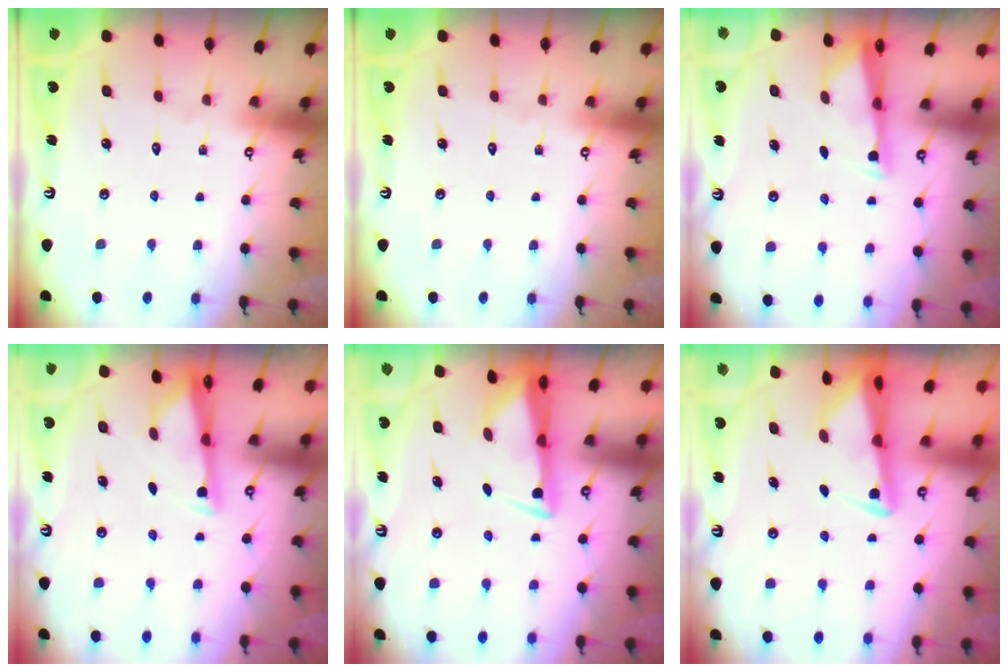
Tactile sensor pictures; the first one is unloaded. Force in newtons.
{"total": 0.0}
{"total": 2.9, "press": 2.9, "slide": 0.6}
{"total": 3.1, "press": 3.1, "slide": 0.4}
{"total": 2.9, "press": 2.7, "slide": 0.9}
{"total": 2.5, "press": 2.5, "slide": 0.2}